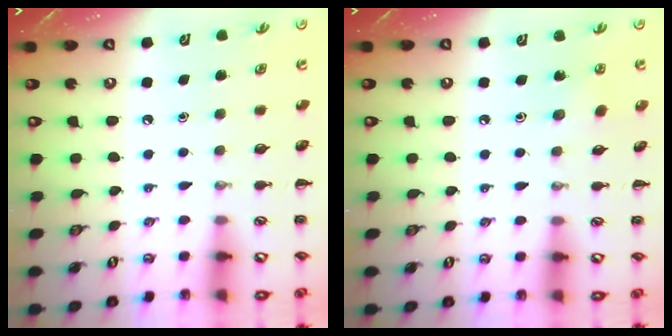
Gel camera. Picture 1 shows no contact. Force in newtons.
{"total": 2.4, "press": 2.3, "slide": 0.6}